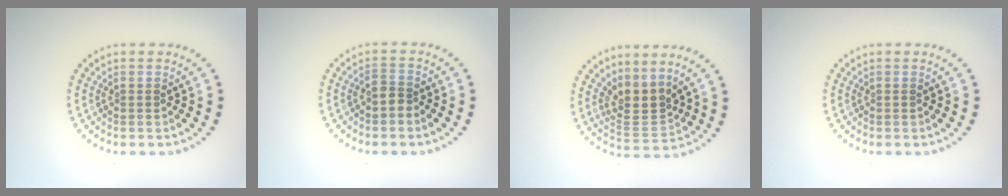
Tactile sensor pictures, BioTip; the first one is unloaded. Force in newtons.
{"total": 1.6, "press": 1.3, "slide": 0.9}
{"total": 3.0, "press": 2.2, "slide": 2.0}
{"total": 0.0}